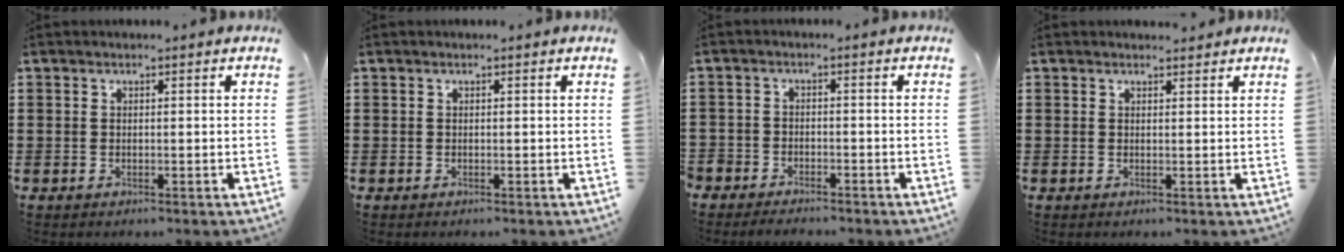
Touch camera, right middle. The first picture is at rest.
{"total": 0.0}
{"total": 2.6, "force": [-2.6, 0.6, -0.3], "torque": [-0.002, 0.002, -0.058]}
{"total": 0.9, "force": [0.8, 0.2, 0.1], "torque": [0.005, -0.002, 0.014]}